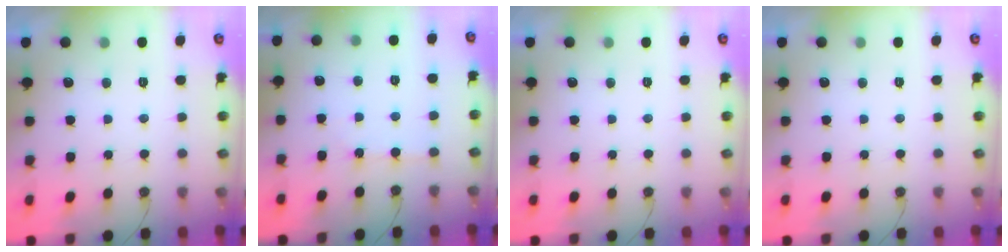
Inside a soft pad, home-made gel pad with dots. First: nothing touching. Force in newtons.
{"total": 2.5, "press": 2.5, "slide": 0.4}
{"total": 0.0}
{"total": 0.0}